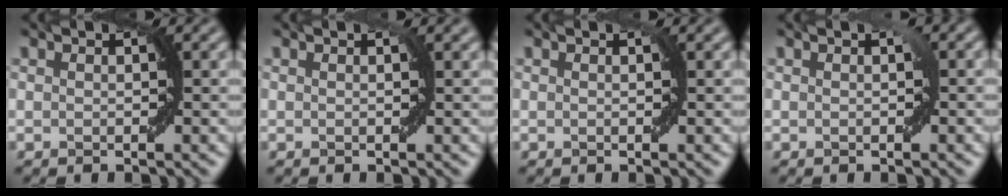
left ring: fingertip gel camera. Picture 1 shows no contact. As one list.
[{"total": 0.6, "force": [0.3, 0.0, 0.5], "torque": [-0.004, 0.002, 0.006]}, {"total": 0.0}, {"total": 0.5, "force": [0.0, 0.1, 0.5], "torque": [-0.006, 0.004, 0.003]}]